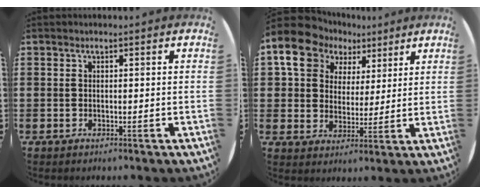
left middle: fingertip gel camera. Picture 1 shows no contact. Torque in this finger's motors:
{"motor_torque": [1.54, -0.60, 1.05, 0.21]}